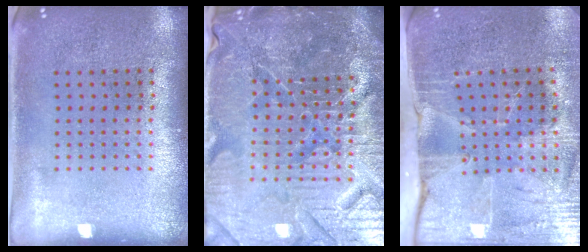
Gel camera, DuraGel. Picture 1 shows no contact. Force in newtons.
{"total": 6.4, "press": 5.9, "slide": 2.6}
{"total": 4.3, "press": 3.7, "slide": 2.2}